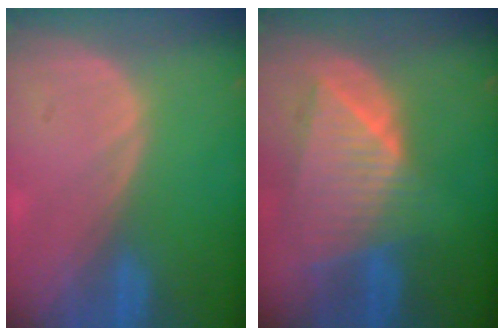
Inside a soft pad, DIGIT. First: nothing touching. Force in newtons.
{"total": 8.9, "press": 7.8, "slide": 4.2}